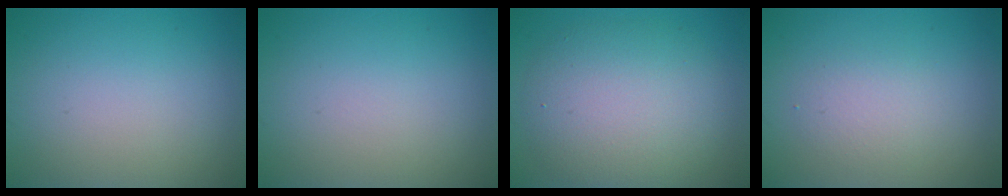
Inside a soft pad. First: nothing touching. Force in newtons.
{"total": 0.0}
{"total": 6.9, "press": 6.9, "slide": 0.7}
{"total": 2.1, "press": 2.1, "slide": 0.0}